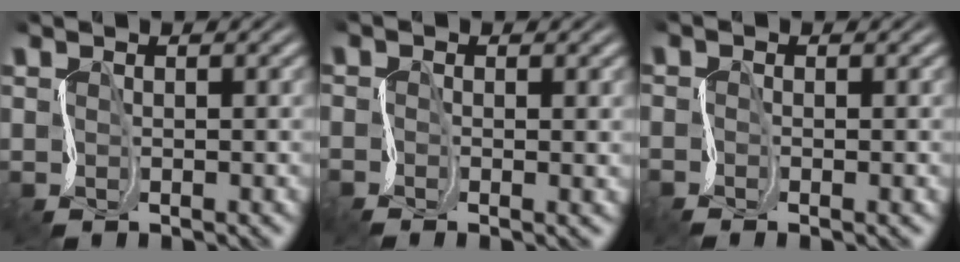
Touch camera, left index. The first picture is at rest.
{"total": 0.9, "force": [0.0, -0.2, 0.9], "torque": [-0.010, 0.003, -0.009]}
{"total": 1.2, "force": [-0.5, 0.2, 1.1], "torque": [-0.007, 0.007, -0.021]}